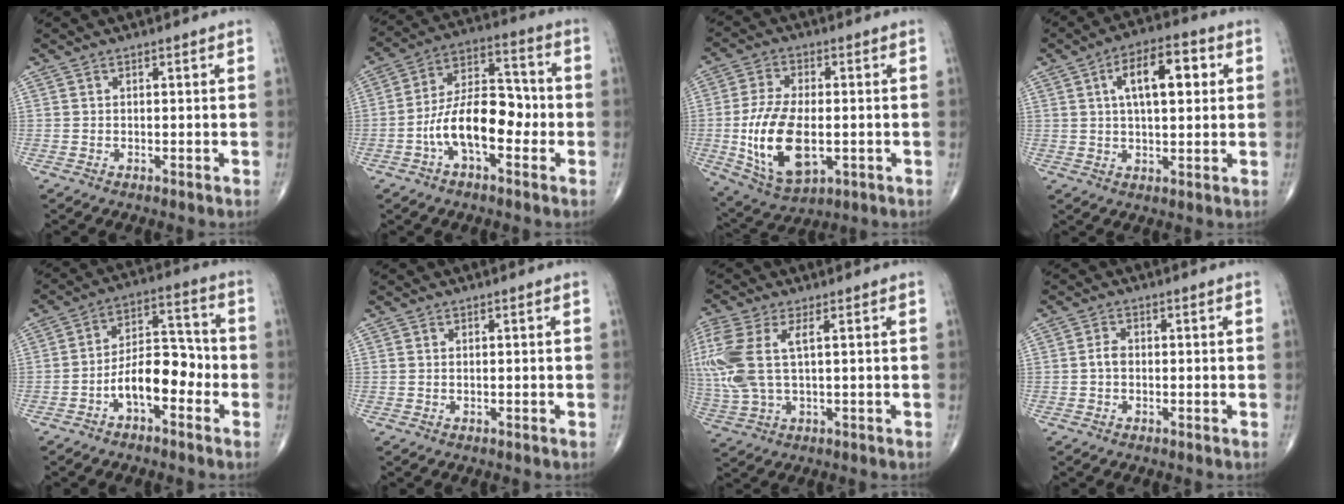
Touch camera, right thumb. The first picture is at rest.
{"total": 13.7, "force": [-3.8, 7.0, 11.1], "torque": [-0.182, 0.047, -0.074]}
{"total": 15.6, "force": [-2.4, 8.2, 13.1], "torque": [-0.252, -0.005, -0.030]}
{"total": 11.6, "force": [3.0, 5.2, 9.9], "torque": [-0.144, 0.012, 0.044]}
{"total": 10.4, "force": [-3.9, 5.4, 8.0], "torque": [-0.115, 0.047, -0.072]}
{"total": 0.0}
{"total": 12.5, "force": [2.6, 5.6, 10.9], "torque": [-0.300, 0.009, 0.061]}
{"total": 1.9, "force": [-0.3, 1.3, 1.4], "torque": [-0.021, 0.005, -0.009]}